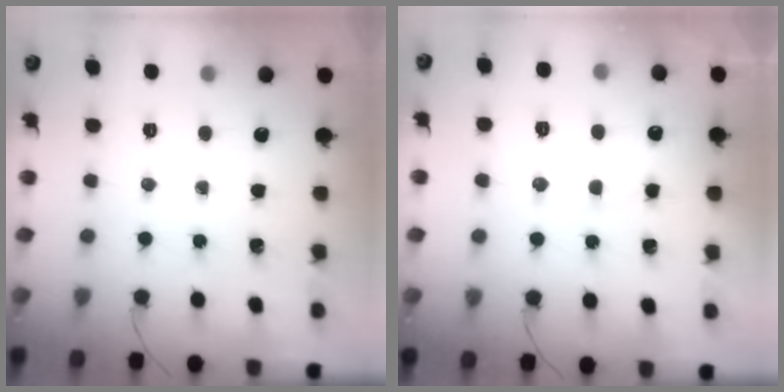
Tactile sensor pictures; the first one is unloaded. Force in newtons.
{"total": 11.3, "press": 11.3, "slide": 1.2}